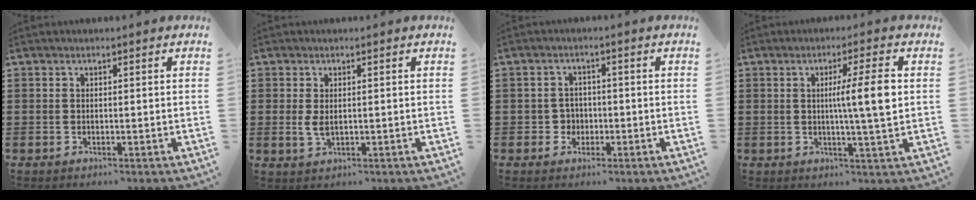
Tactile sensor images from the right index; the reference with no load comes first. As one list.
[{"total": 2.3, "force": [0.1, 1.0, 2.1], "torque": [-0.050, -0.003, 0.001]}, {"total": 2.6, "force": [-0.8, 2.4, 0.8], "torque": [-0.025, 0.002, -0.019]}, {"total": 7.4, "force": [0.9, -0.1, 7.4], "torque": [-0.128, -0.007, 0.005]}]